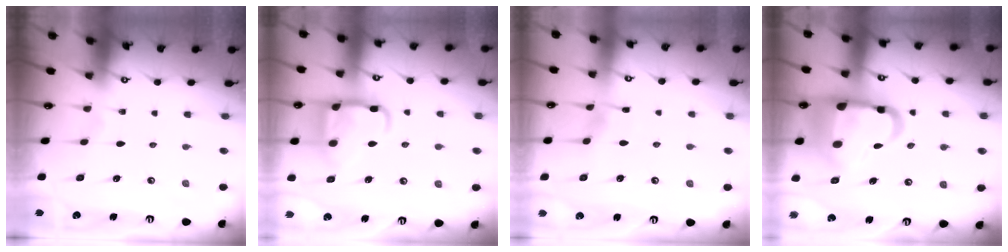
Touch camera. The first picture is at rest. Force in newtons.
{"total": 15.9, "press": 15.8, "slide": 1.6}
{"total": 2.8, "press": 2.7, "slide": 0.5}
{"total": 19.6, "press": 19.4, "slide": 2.4}